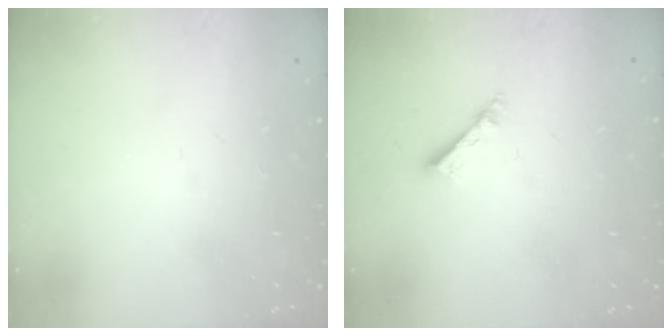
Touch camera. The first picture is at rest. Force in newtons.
{"total": 2.6, "press": 2.5, "slide": 0.2}